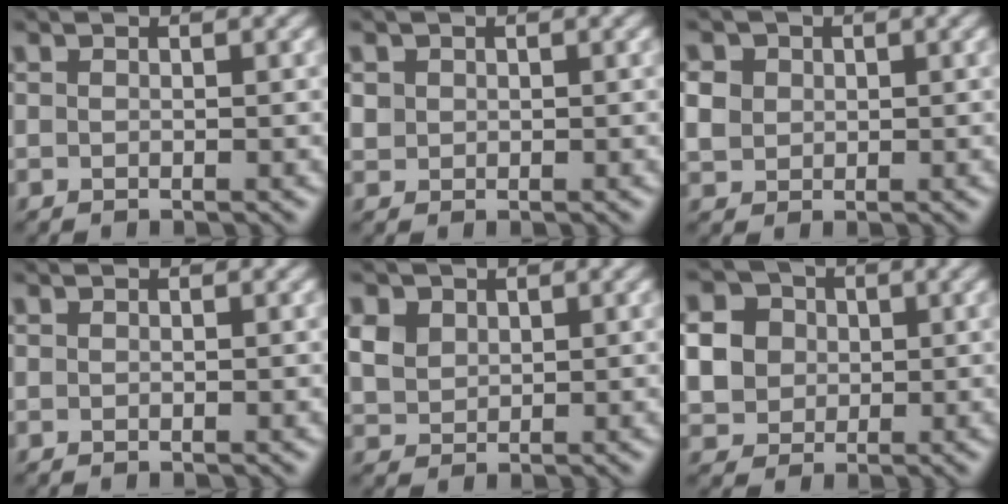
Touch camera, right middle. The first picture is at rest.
{"total": 1.0, "force": [0.3, 0.9, 0.2], "torque": [-0.001, -0.003, 0.009]}
{"total": 2.4, "force": [0.5, 2.1, 0.9], "torque": [-0.024, 0.003, 0.011]}
{"total": 0.0}
{"total": 4.0, "force": [1.9, 3.0, 2.0], "torque": [-0.065, 0.017, 0.034]}
{"total": 6.2, "force": [0.7, 5.6, 2.6], "torque": [-0.069, 0.021, 0.015]}